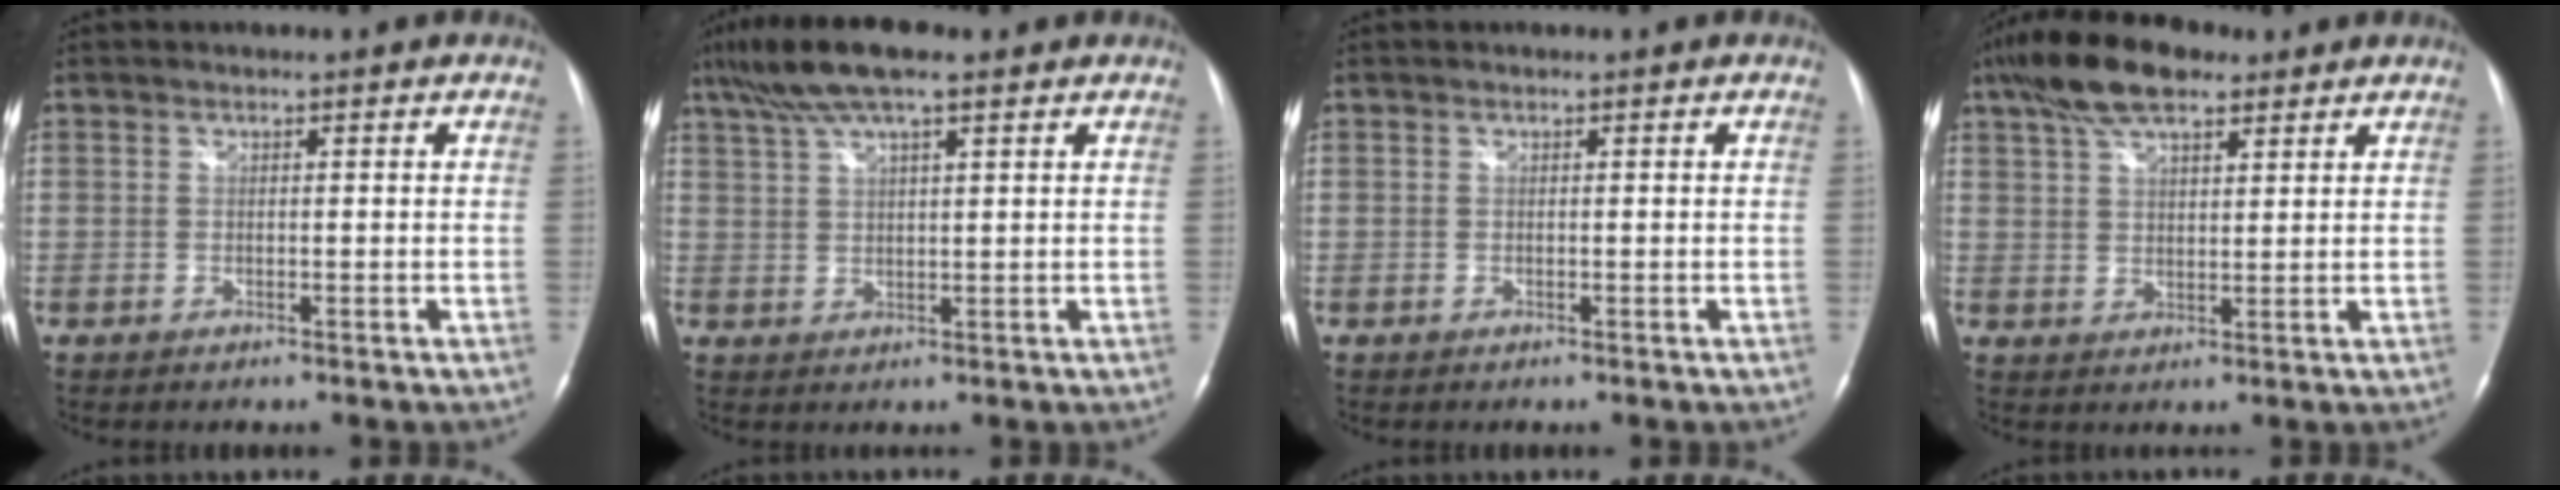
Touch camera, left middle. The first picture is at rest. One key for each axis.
{"total": 9.3, "fx": 6.5, "fy": 1.7, "fz": 6.4, "tx": -0.129, "ty": 0.026, "tz": 0.112}
{"total": 0.0}
{"total": 10.6, "fx": 7.3, "fy": 3.8, "fz": 6.7, "tx": -0.135, "ty": 0.027, "tz": 0.129}